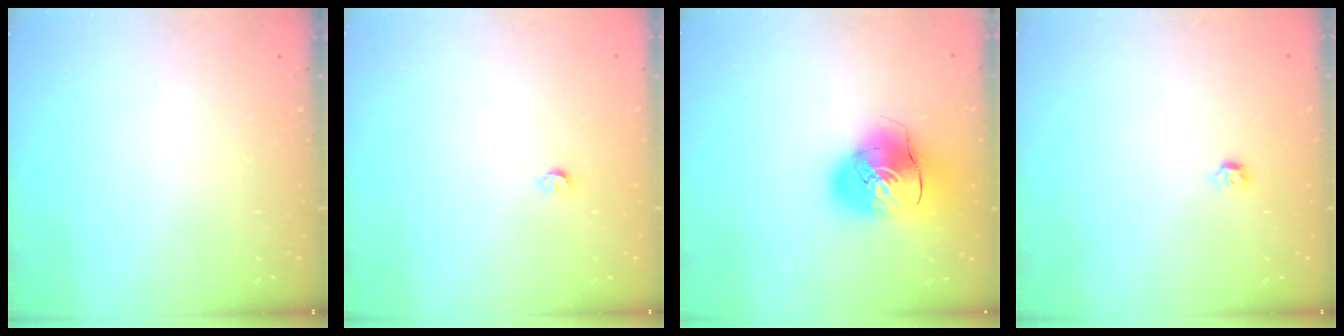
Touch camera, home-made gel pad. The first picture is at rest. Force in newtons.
{"total": 3.0, "press": 3.0, "slide": 0.5}
{"total": 13.9, "press": 13.7, "slide": 2.4}
{"total": 2.8, "press": 2.7, "slide": 0.8}